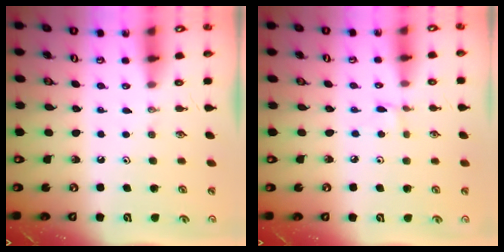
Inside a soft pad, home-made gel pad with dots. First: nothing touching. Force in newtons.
{"total": 1.9, "press": 1.9, "slide": 0.2}